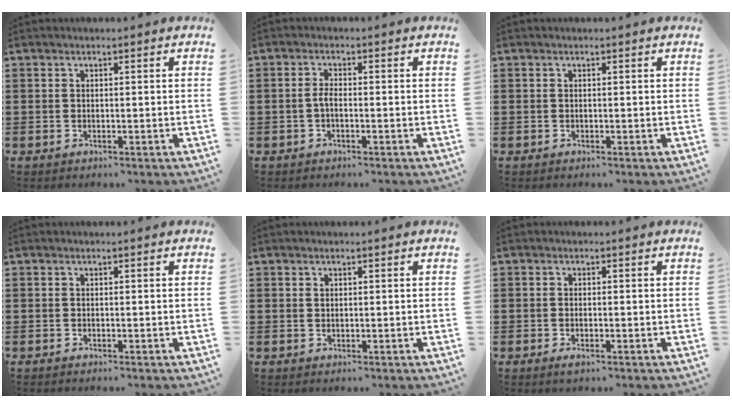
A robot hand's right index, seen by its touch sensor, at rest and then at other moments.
{"total": 1.9, "force": [-0.7, 0.6, 1.7], "torque": [-0.039, -0.002, -0.015]}
{"total": 0.0}
{"total": 0.0}
{"total": 0.6, "force": [0.2, 0.5, 0.3], "torque": [-0.008, 0.002, 0.005]}
{"total": 0.7, "force": [-0.4, 0.2, 0.5], "torque": [-0.012, -0.003, -0.006]}